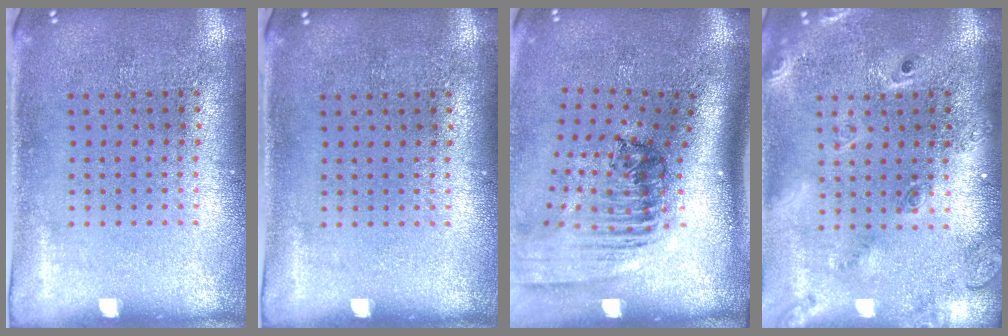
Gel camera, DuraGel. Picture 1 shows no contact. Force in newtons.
{"total": 0.0}
{"total": 2.4, "press": 1.7, "slide": 1.7}
{"total": 2.3, "press": 1.7, "slide": 1.5}